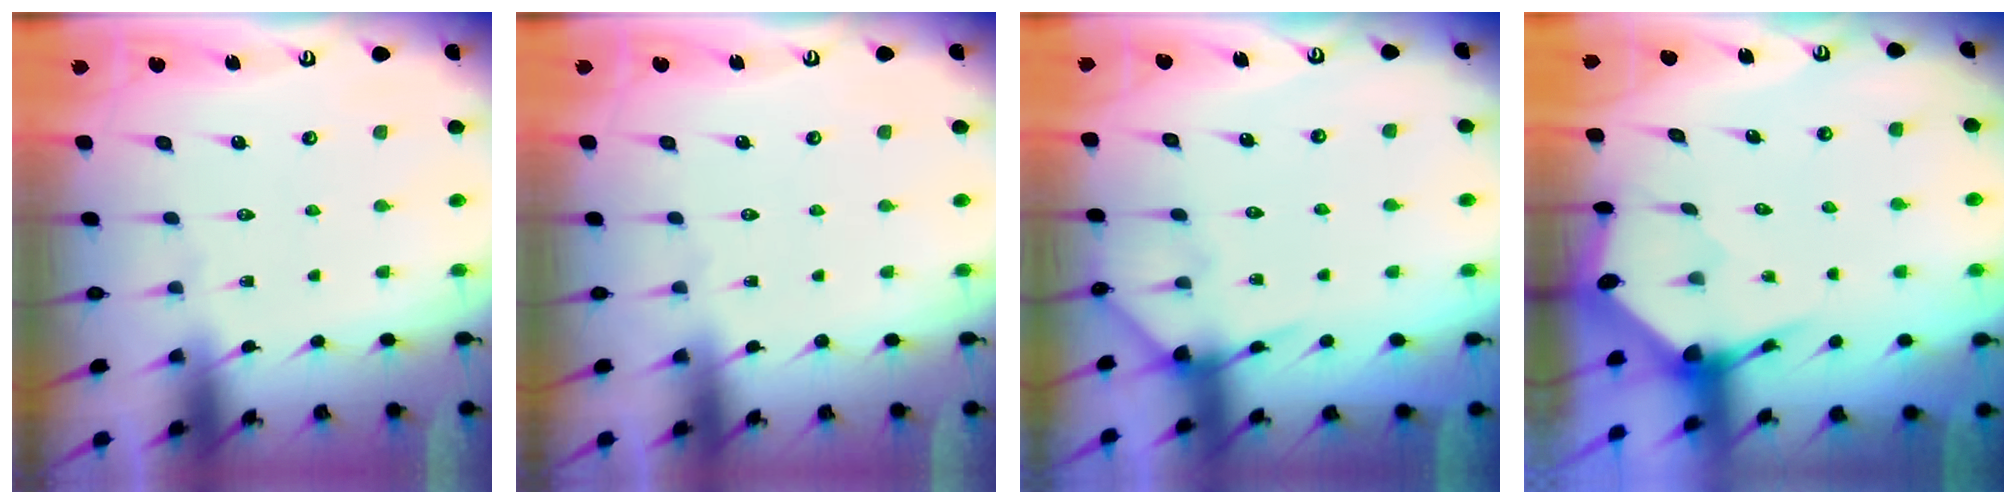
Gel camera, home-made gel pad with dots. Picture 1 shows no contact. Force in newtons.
{"total": 0.0}
{"total": 7.1, "press": 7.0, "slide": 0.5}
{"total": 3.5, "press": 3.4, "slide": 0.5}